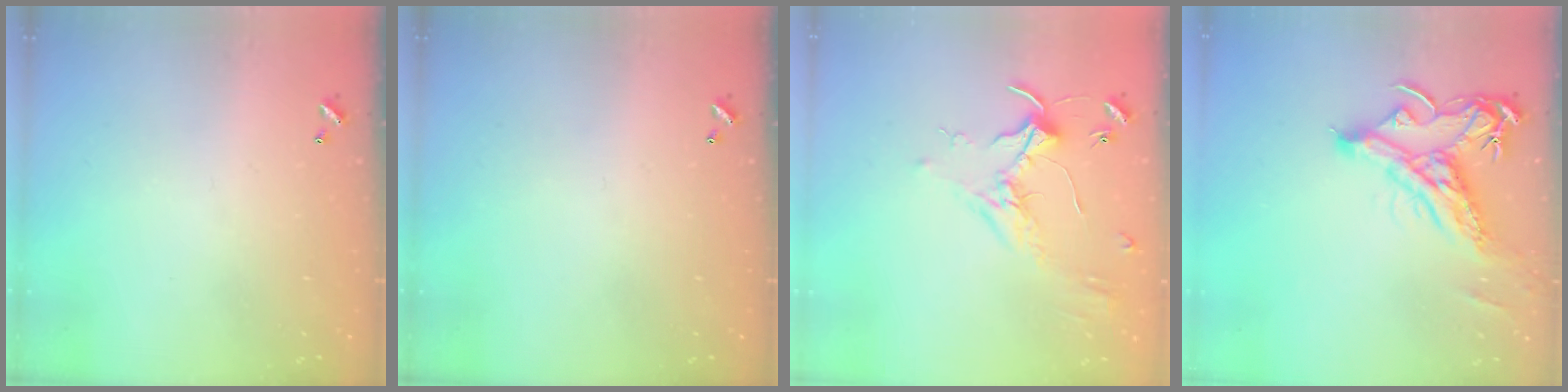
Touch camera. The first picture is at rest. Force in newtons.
{"total": 0.0}
{"total": 1.6, "press": 1.6, "slide": 0.4}
{"total": 8.6, "press": 8.4, "slide": 1.8}